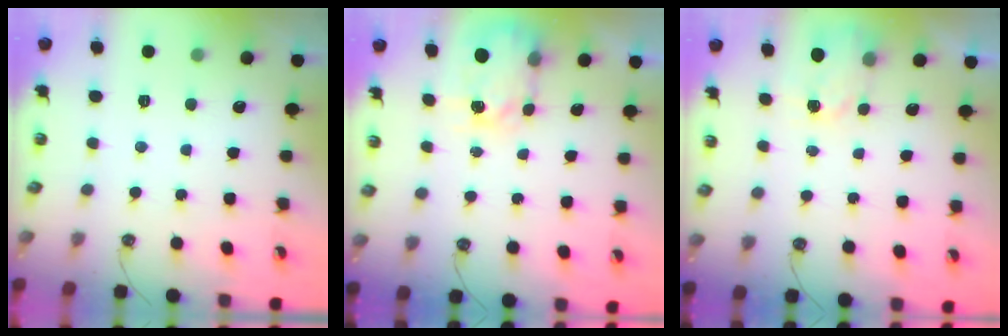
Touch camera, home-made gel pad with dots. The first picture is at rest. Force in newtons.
{"total": 5.1, "press": 5.1, "slide": 0.5}
{"total": 2.6, "press": 2.5, "slide": 0.4}